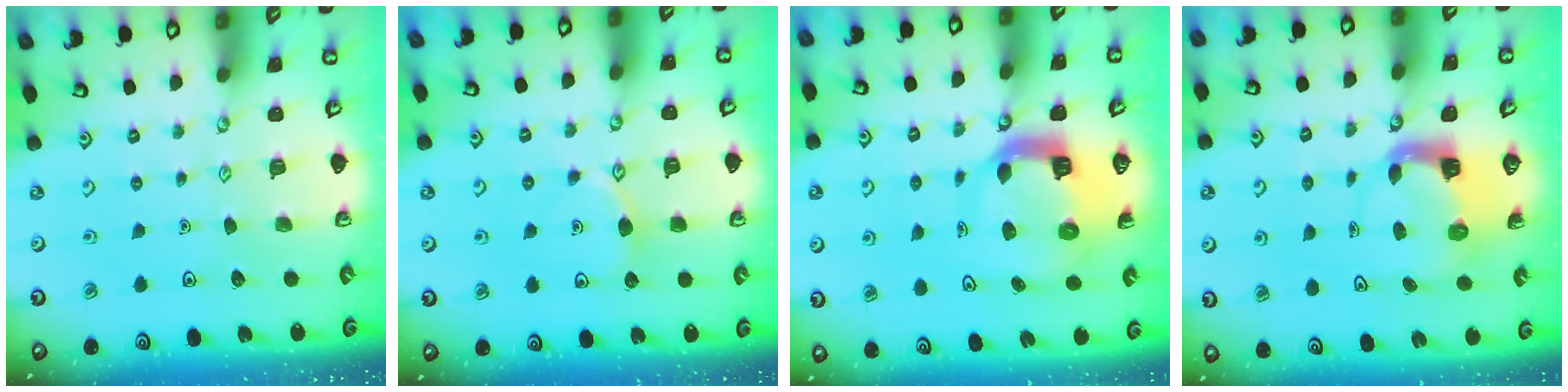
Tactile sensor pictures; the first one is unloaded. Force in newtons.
{"total": 5.1, "press": 5.1, "slide": 0.8}
{"total": 8.9, "press": 8.8, "slide": 1.3}
{"total": 3.9, "press": 3.9, "slide": 0.6}